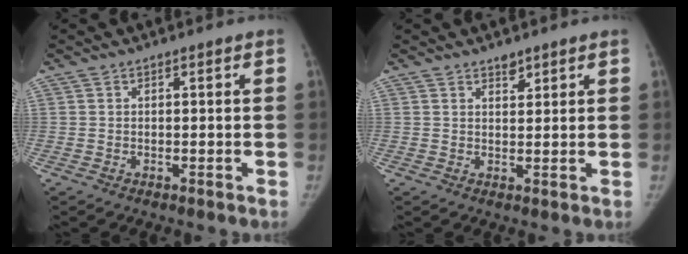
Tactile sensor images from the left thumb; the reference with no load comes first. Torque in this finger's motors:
{"motor_torque": [0.17, 0.08, 0.65, -0.50, 0.08]}